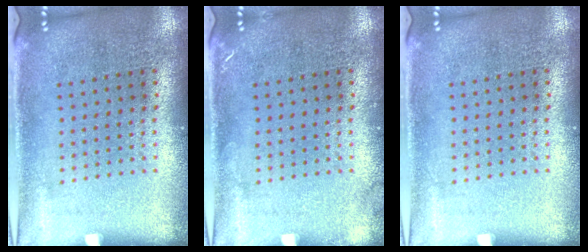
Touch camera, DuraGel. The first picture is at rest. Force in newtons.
{"total": 0.8, "press": 0.8, "slide": 0.1}
{"total": 0.0}